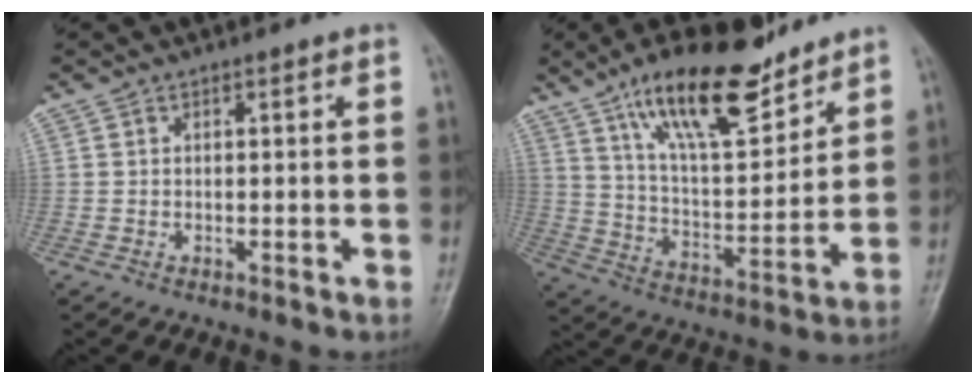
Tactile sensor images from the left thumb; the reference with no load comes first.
{"total": 19.1, "force": [13.1, 6.5, 12.3], "torque": [-0.172, -0.066, 0.231]}